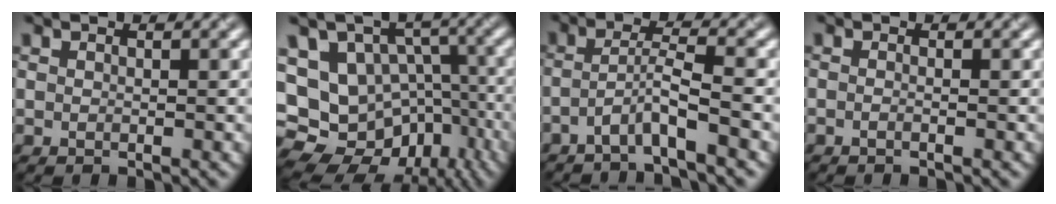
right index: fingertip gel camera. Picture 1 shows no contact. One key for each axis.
{"total": 14.4, "fx": -6.4, "fy": 11.1, "fz": 6.6, "tx": -0.124, "ty": 0.006, "tz": -0.072}
{"total": 3.3, "fx": -2.5, "fy": -0.2, "fz": 2.1, "tx": -0.044, "ty": 0.017, "tz": -0.046}
{"total": 1.0, "fx": -0.9, "fy": 0.2, "fz": 0.5, "tx": -0.005, "ty": -0.004, "tz": -0.019}